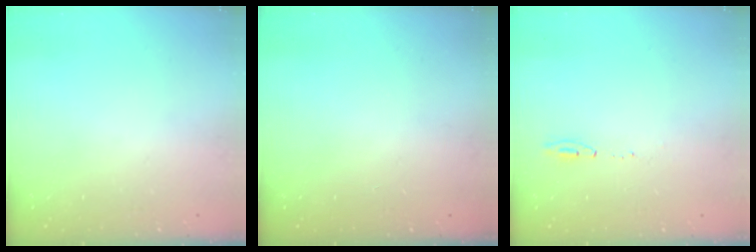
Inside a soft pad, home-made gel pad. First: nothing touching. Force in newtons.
{"total": 0.0}
{"total": 6.0, "press": 5.8, "slide": 1.5}